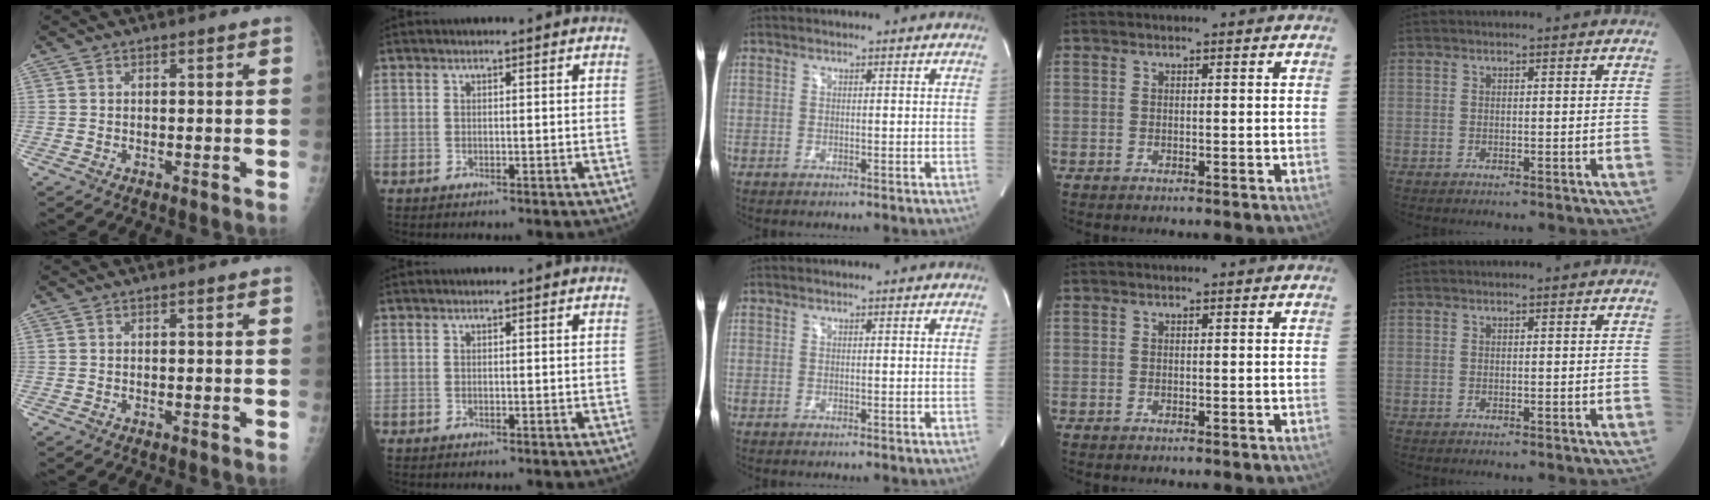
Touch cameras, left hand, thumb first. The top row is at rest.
{}